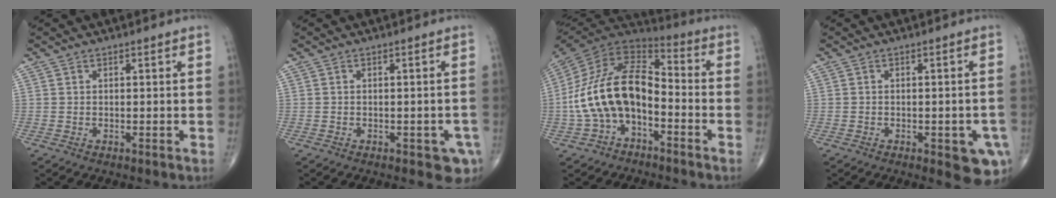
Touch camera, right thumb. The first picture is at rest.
{"total": 4.5, "force": [-2.0, 2.1, 3.5], "torque": [-0.027, 0.002, -0.020]}
{"total": 17.3, "force": [-4.1, 10.2, 13.4], "torque": [-0.245, 0.063, -0.082]}
{"total": 7.4, "force": [-2.9, 2.9, 6.1], "torque": [-0.054, 0.004, -0.030]}